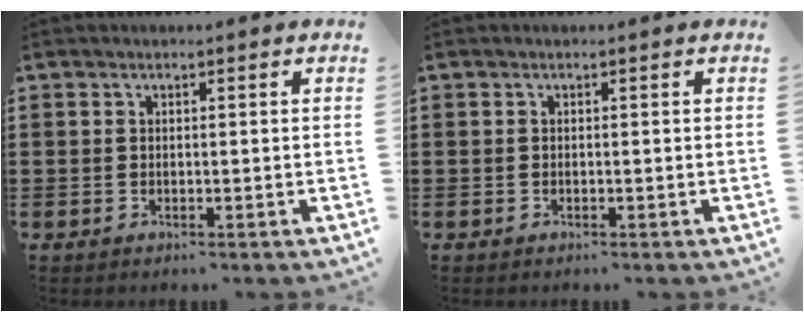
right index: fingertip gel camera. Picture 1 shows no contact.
{"total": 0.0}